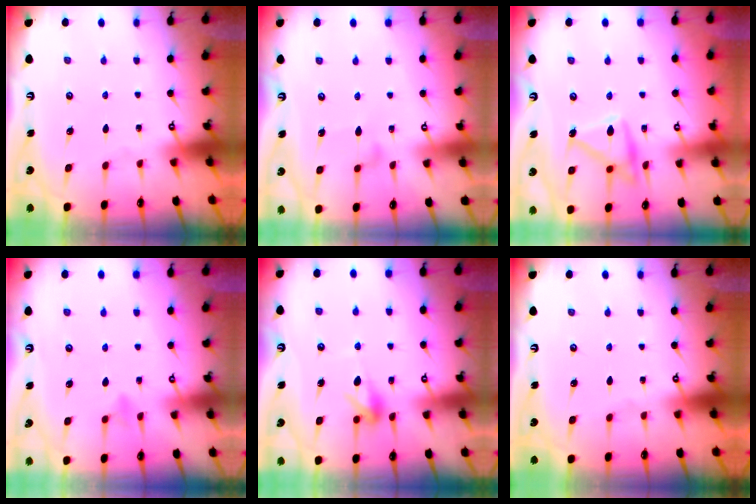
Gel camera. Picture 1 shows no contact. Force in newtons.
{"total": 7.2, "press": 7.2, "slide": 0.4}
{"total": 14.7, "press": 14.7, "slide": 0.4}
{"total": 4.0, "press": 3.9, "slide": 0.4}
{"total": 7.2, "press": 7.2, "slide": 0.6}
{"total": 0.0}